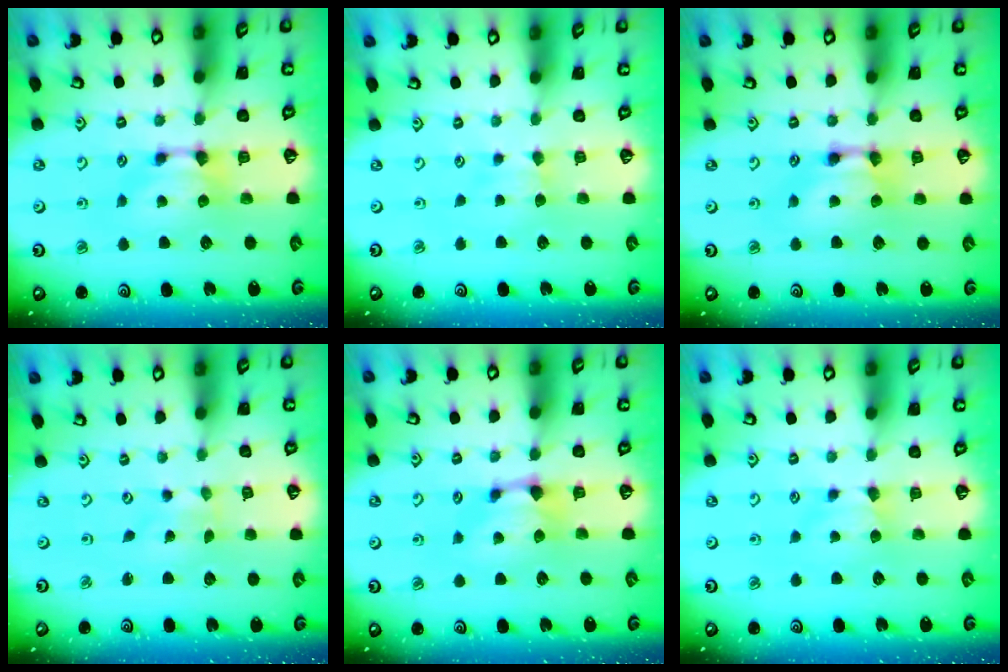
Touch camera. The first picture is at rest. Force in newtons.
{"total": 2.4, "press": 2.3, "slide": 0.6}
{"total": 1.9, "press": 1.9, "slide": 0.1}
{"total": 5.0, "press": 5.0, "slide": 0.8}
{"total": 0.8, "press": 0.4, "slide": 0.7}
{"total": 1.2, "press": 1.1, "slide": 0.4}